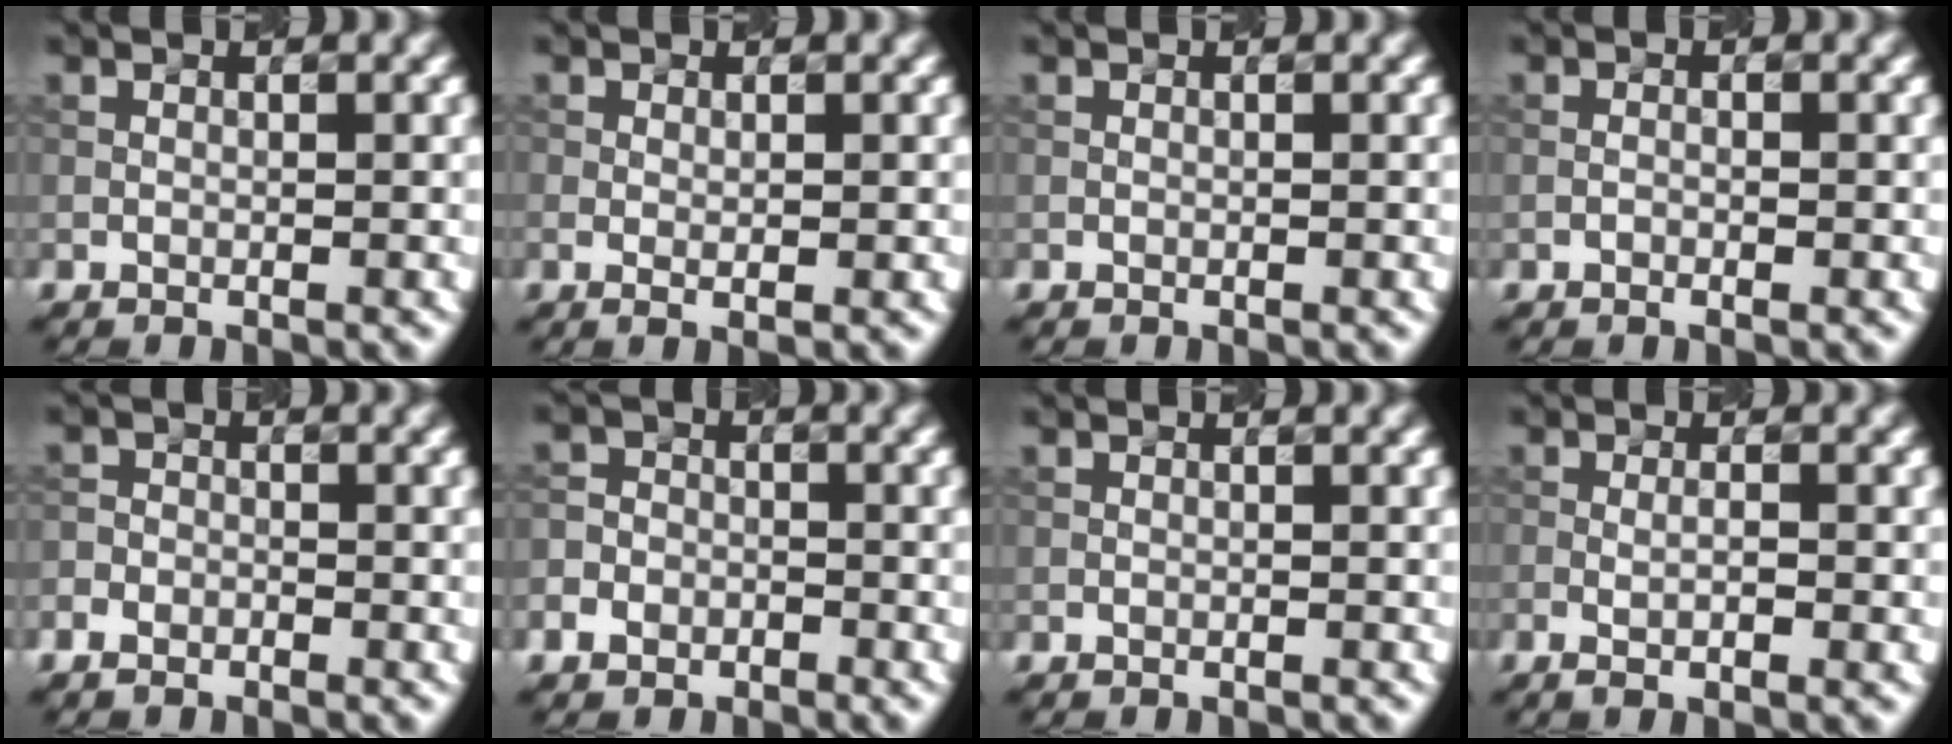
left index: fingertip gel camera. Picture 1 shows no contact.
{"total": 1.1, "force": [0.0, 0.3, 1.1], "torque": [-0.018, -0.003, 0.000]}
{"total": 0.0}
{"total": 0.7, "force": [-0.4, 0.2, 0.6], "torque": [-0.014, -0.001, -0.008]}
{"total": 1.7, "force": [-1.2, 1.1, 0.5], "torque": [-0.003, 0.002, -0.031]}
{"total": 3.2, "force": [-1.9, 2.5, 0.8], "torque": [0.001, -0.003, -0.044]}
{"total": 0.0}
{"total": 2.4, "force": [-0.5, 0.4, 2.3], "torque": [-0.034, -0.004, -0.009]}